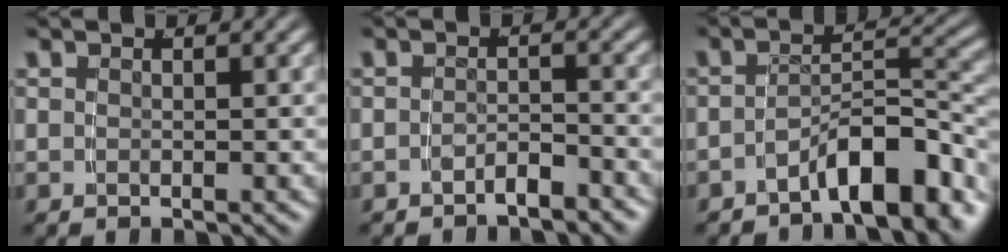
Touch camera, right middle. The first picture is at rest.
{"total": 2.0, "force": [-1.9, 0.5, 0.4], "torque": [0.003, -0.001, -0.035]}
{"total": 6.9, "force": [-4.3, 2.4, 4.9], "torque": [-0.048, -0.001, -0.063]}